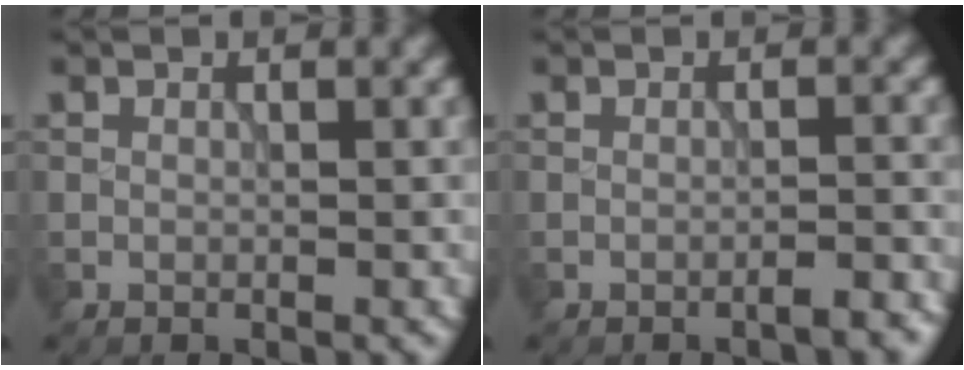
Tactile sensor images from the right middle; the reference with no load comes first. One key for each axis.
{"total": 1.8, "fx": -1.3, "fy": 0.4, "fz": 1.2, "tx": -0.009, "ty": 0.005, "tz": -0.023}